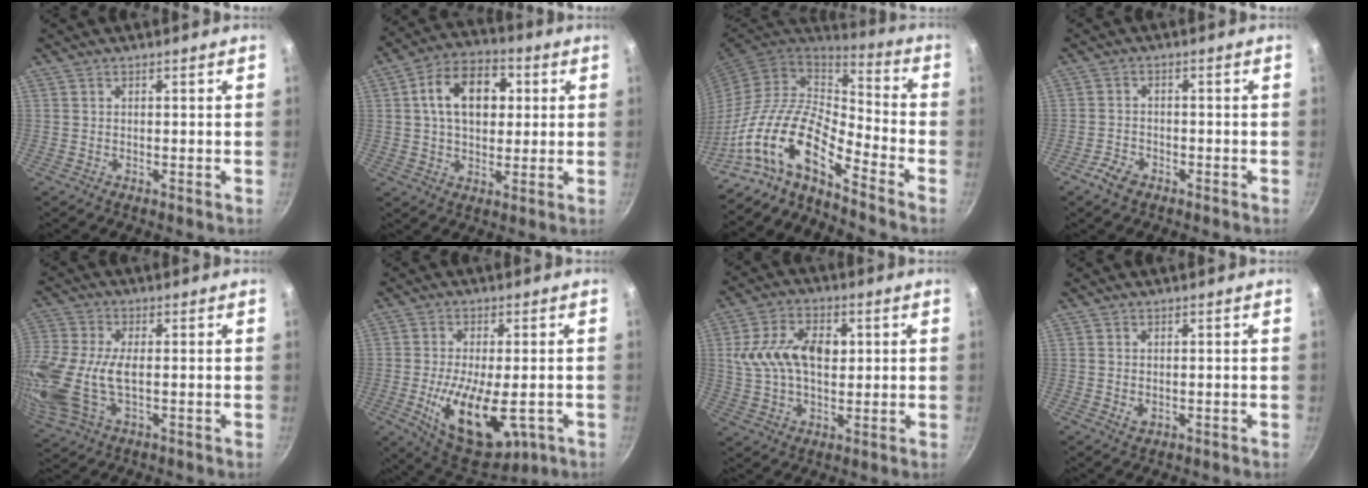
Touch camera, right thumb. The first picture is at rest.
{"total": 13.4, "force": [2.6, 9.1, 9.5], "torque": [-0.121, 0.017, 0.028]}
{"total": 16.9, "force": [-10.6, 5.6, 11.9], "torque": [-0.205, 0.057, -0.229]}
{"total": 4.0, "force": [-2.7, 2.2, 1.9], "torque": [-0.037, 0.022, -0.050]}
{"total": 19.1, "force": [-2.0, 10.4, 15.9], "torque": [-0.377, -0.010, -0.043]}
{"total": 16.8, "force": [-4.5, 7.8, 14.2], "torque": [-0.215, -0.004, -0.059]}
{"total": 12.7, "force": [2.1, 8.2, 9.5], "torque": [-0.159, 0.012, 0.032]}
{"total": 1.6, "force": [0.1, 1.1, 1.1], "torque": [-0.018, -0.004, 0.003]}